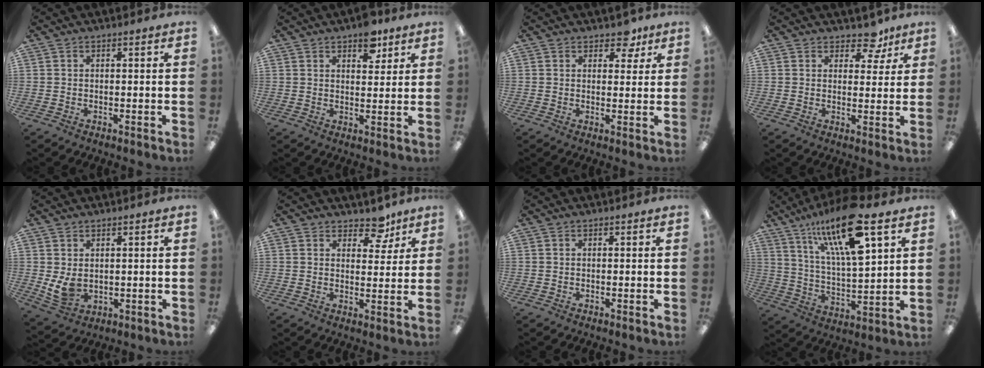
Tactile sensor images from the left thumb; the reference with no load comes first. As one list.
[{"total": 7.1, "force": [5.0, 3.7, 3.3], "torque": [-0.023, -0.026, 0.082]}, {"total": 5.5, "force": [3.9, 3.3, 2.1], "torque": [-0.013, -0.016, 0.064]}, {"total": 6.5, "force": [4.5, 3.8, 2.7], "torque": [-0.027, -0.023, 0.076]}, {"total": 5.8, "force": [1.3, 4.4, 3.5], "torque": [-0.075, -0.011, 0.028]}, {"total": 6.7, "force": [5.1, 3.6, 2.5], "torque": [-0.027, -0.028, 0.087]}, {"total": 0.0}, {"total": 19.7, "force": [12.3, 5.6, 14.3], "torque": [-0.255, -0.060, 0.197]}]